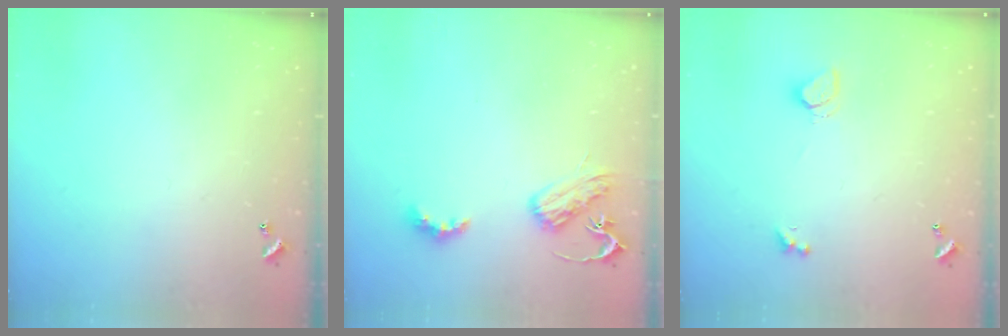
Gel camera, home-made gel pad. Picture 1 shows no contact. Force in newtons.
{"total": 4.0, "press": 4.0, "slide": 0.5}
{"total": 1.4, "press": 1.3, "slide": 0.5}